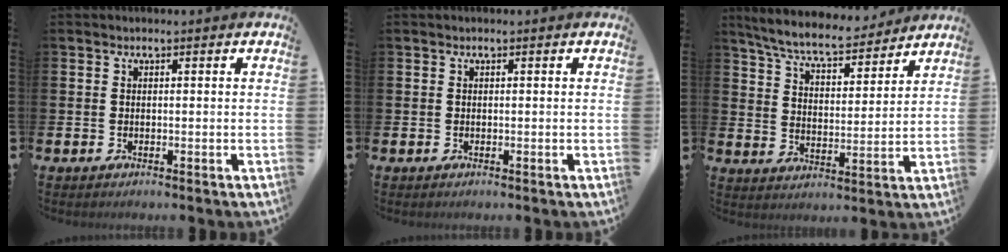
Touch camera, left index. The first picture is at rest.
{"total": 0.0}
{"total": 7.6, "force": [7.1, 1.1, 2.4], "torque": [-0.080, -0.043, 0.124]}